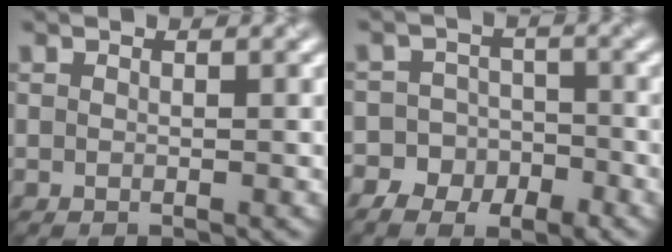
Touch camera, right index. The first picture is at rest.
{"total": 5.4, "force": [-3.9, 3.8, 0.6], "torque": [0.014, 0.004, -0.071]}